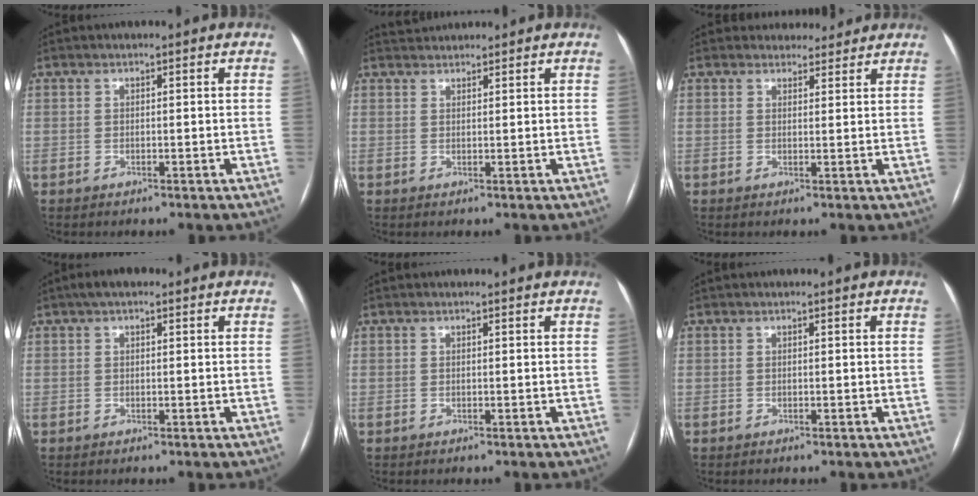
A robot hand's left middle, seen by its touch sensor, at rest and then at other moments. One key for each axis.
{"total": 2.0, "fx": 2.0, "fy": 0.3, "fz": -0.2, "tx": -0.005, "ty": 0.020, "tz": 0.039}
{"total": 4.4, "fx": 4.0, "fy": 1.8, "fz": 0.0, "tx": 0.008, "ty": 0.006, "tz": 0.046}
{"total": 2.8, "fx": 1.7, "fy": 1.2, "fz": 1.9, "tx": -0.038, "ty": 0.024, "tz": 0.026}
{"total": 0.8, "fx": 0.8, "fy": 0.2, "fz": 0.0, "tx": -0.009, "ty": 0.007, "tz": 0.007}
{"total": 0.0}